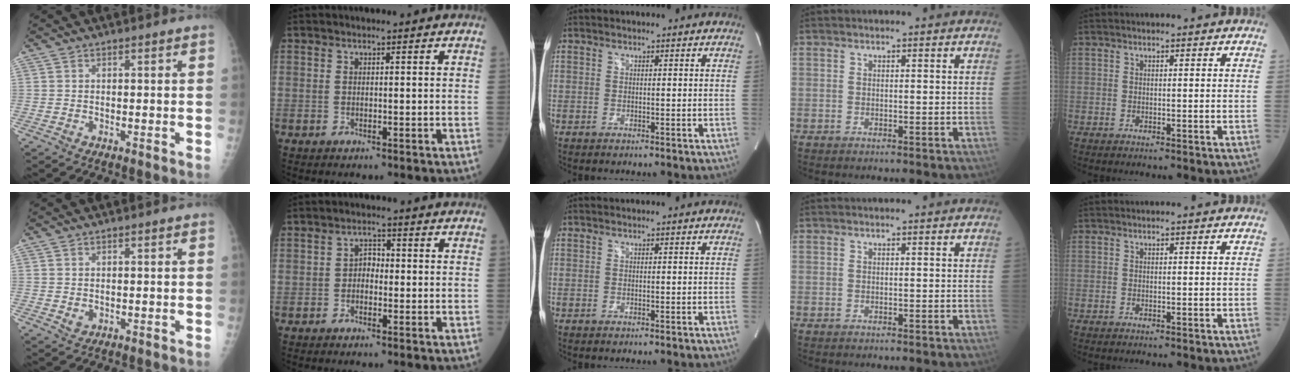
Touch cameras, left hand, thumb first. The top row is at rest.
{"thumb": {"total": 1.4, "force": [0.0, 1.1, 0.9], "torque": [-0.010, -0.004, 0.007]}, "index": {"total": 2.3, "force": [-1.0, 1.5, 1.4], "torque": [-0.013, 0.006, -0.026]}}